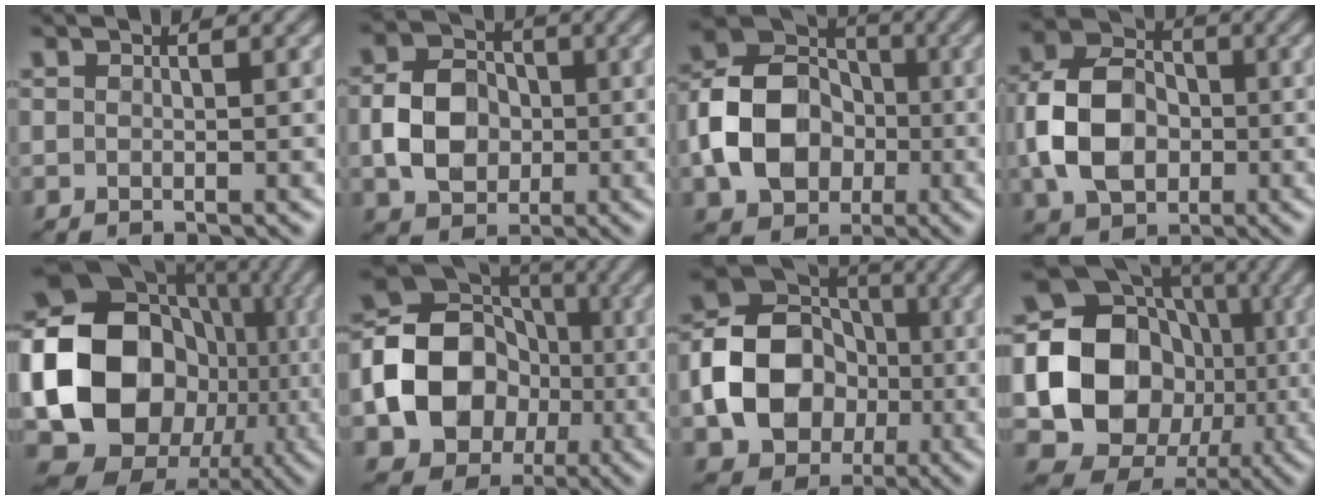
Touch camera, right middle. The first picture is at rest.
{"total": 5.3, "force": [-0.9, 4.3, 3.1], "torque": [-0.061, 0.002, -0.020]}
{"total": 8.8, "force": [-2.1, 6.8, 5.1], "torque": [-0.086, 0.005, -0.046]}
{"total": 8.1, "force": [-1.2, 6.0, 5.3], "torque": [-0.111, 0.009, -0.036]}
{"total": 19.6, "force": [-2.2, 16.6, 10.1], "torque": [-0.174, -0.023, -0.051]}
{"total": 13.2, "force": [-2.6, 10.8, 7.1], "torque": [-0.127, -0.009, -0.069]}
{"total": 10.0, "force": [-2.1, 8.0, 5.7], "torque": [-0.102, 0.004, -0.049]}
{"total": 16.8, "force": [-1.5, 14.9, 7.7], "torque": [-0.128, -0.022, -0.046]}